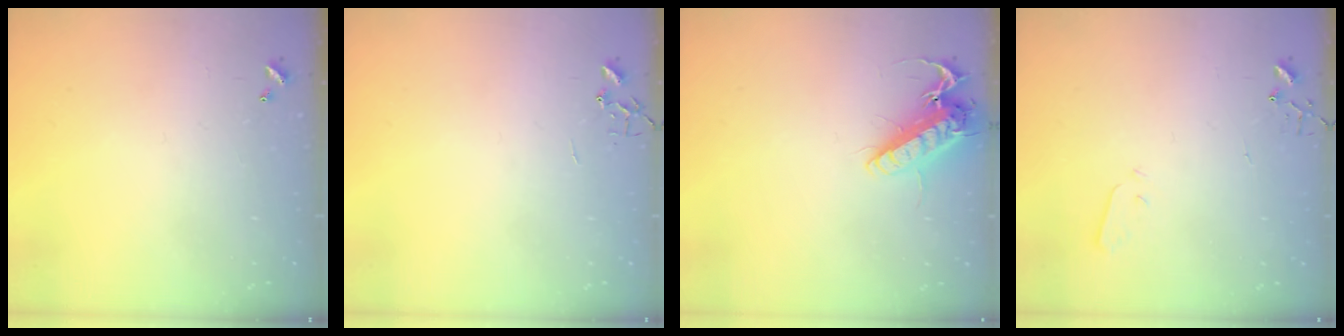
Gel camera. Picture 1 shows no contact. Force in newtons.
{"total": 0.0}
{"total": 13.5, "press": 13.3, "slide": 2.1}
{"total": 2.8, "press": 2.7, "slide": 0.4}